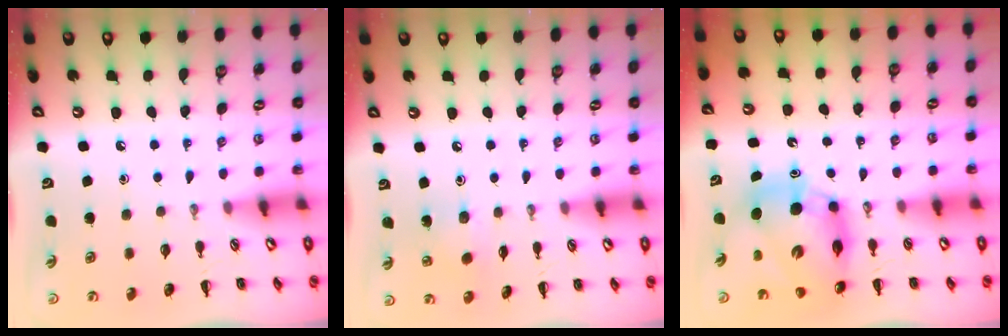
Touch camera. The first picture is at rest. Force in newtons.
{"total": 4.2, "press": 4.0, "slide": 1.2}
{"total": 13.5, "press": 12.9, "slide": 3.9}